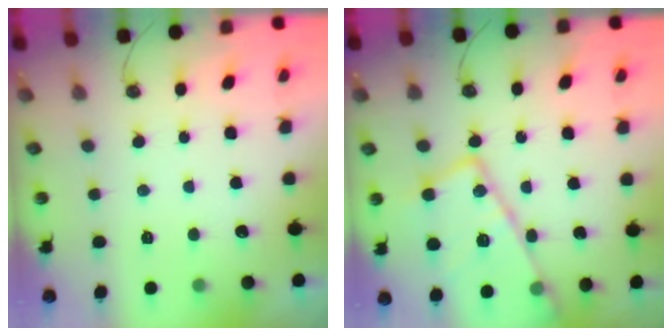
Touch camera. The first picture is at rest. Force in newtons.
{"total": 21.1, "press": 21.0, "slide": 2.3}